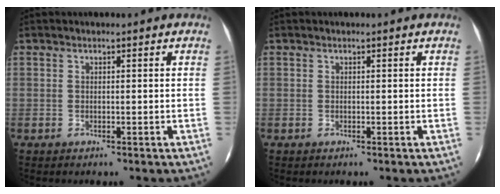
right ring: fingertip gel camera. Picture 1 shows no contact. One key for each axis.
{"total": 0.0}